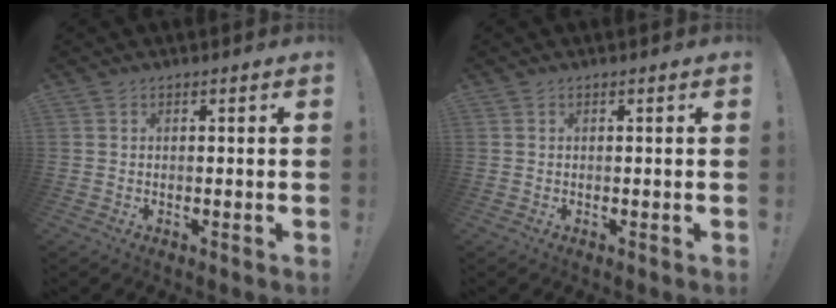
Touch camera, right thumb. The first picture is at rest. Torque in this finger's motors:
{"motor_torque": [-0.07, -0.07, -0.09, 0.09, 0.04]}